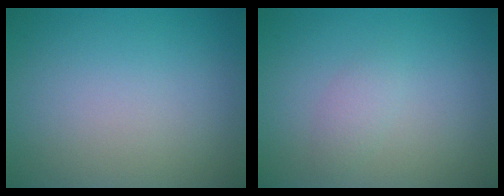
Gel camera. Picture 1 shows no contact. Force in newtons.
{"total": 1.2, "press": 1.2, "slide": 0.1}